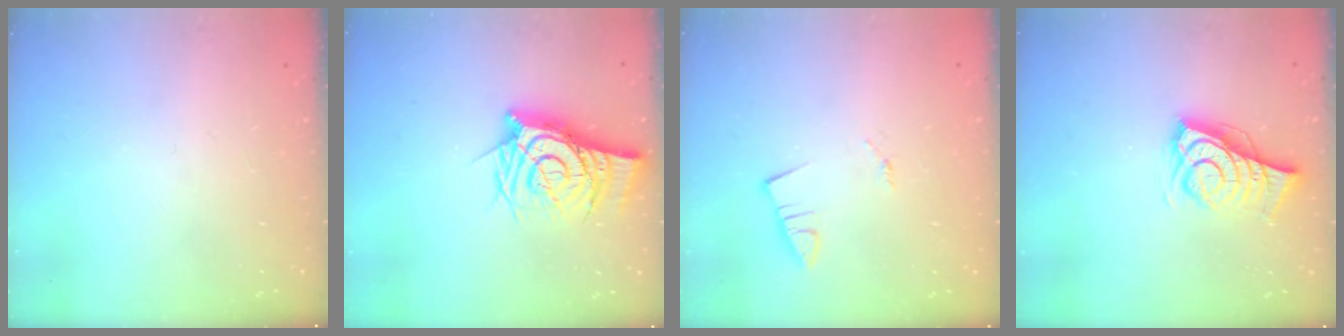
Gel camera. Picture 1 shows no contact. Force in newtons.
{"total": 10.8, "press": 10.8, "slide": 1.1}
{"total": 1.2, "press": 1.2, "slide": 0.1}
{"total": 9.1, "press": 8.5, "slide": 3.4}